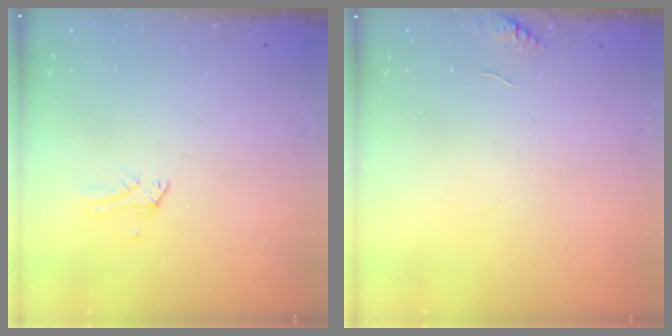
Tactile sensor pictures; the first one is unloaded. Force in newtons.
{"total": 5.1, "press": 5.0, "slide": 0.7}